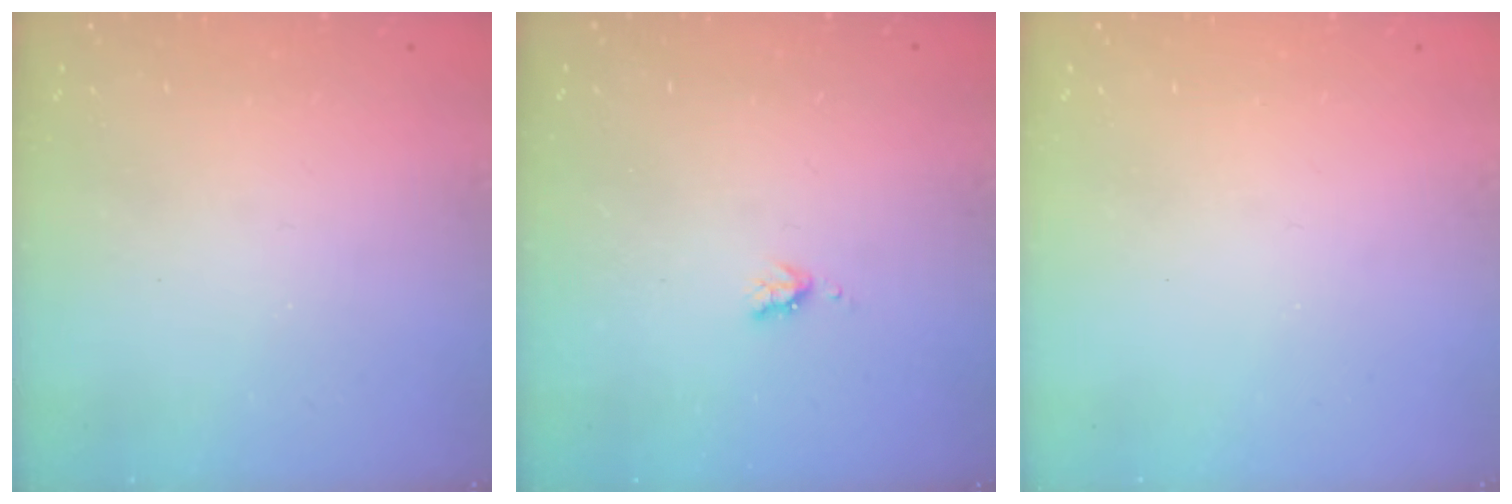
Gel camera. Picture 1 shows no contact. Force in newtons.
{"total": 3.3, "press": 3.3, "slide": 0.6}
{"total": 0.0}